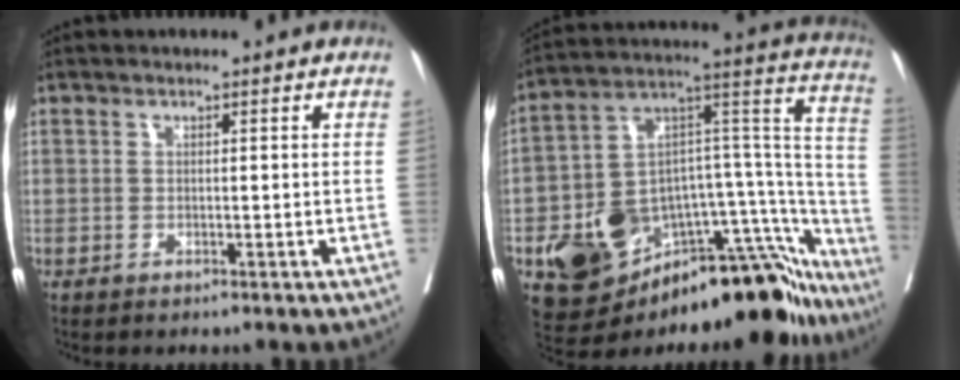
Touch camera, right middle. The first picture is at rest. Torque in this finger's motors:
{"motor_torque": [1.07, -1.07, 0.31, 0.17]}